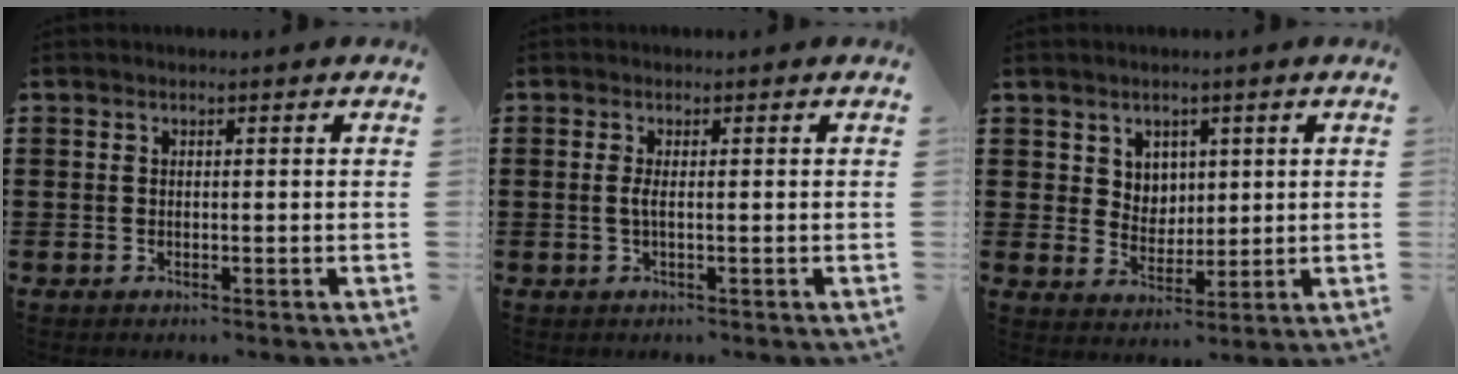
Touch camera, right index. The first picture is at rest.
{"total": 1.4, "force": [-0.1, 0.1, 1.4], "torque": [-0.037, -0.005, -0.005]}
{"total": 4.3, "force": [2.4, 3.6, 0.5], "torque": [-0.021, 0.004, 0.042]}